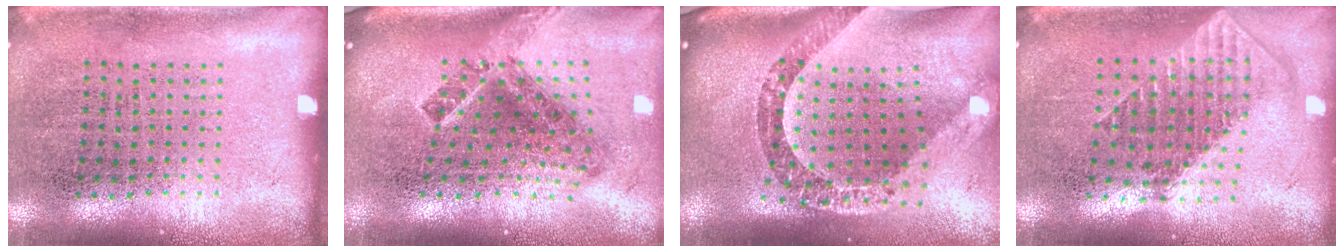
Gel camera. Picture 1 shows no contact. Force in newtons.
{"total": 2.2, "press": 1.3, "slide": 1.7}
{"total": 3.6, "press": 2.5, "slide": 2.6}
{"total": 1.8, "press": 1.5, "slide": 1.0}